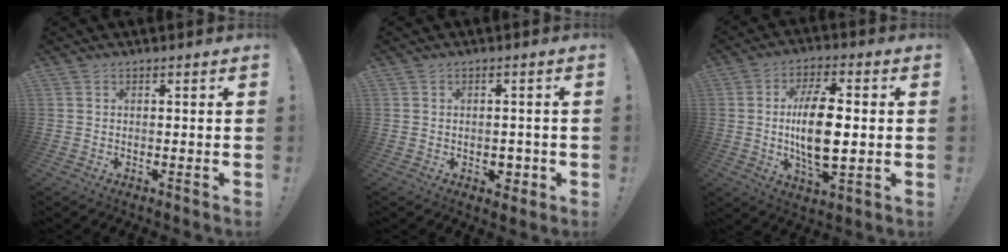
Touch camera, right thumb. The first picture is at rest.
{"total": 3.7, "force": [-0.8, 2.9, 2.1], "torque": [-0.019, 0.002, -0.013]}
{"total": 15.1, "force": [0.1, 6.3, 13.7], "torque": [-0.254, -0.006, -0.006]}